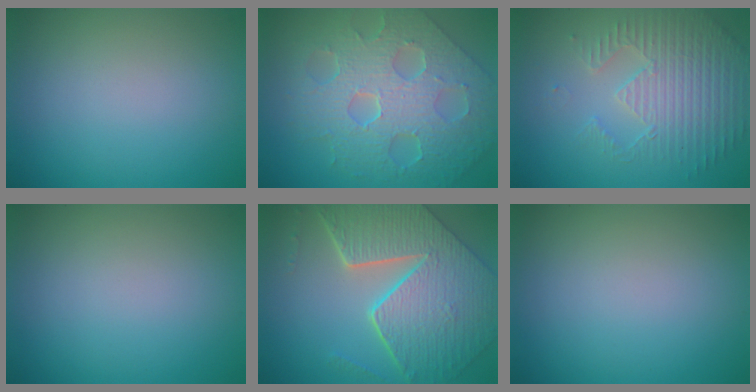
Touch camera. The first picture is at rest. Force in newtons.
{"total": 9.3, "press": 6.5, "slide": 6.6}
{"total": 3.9, "press": 3.8, "slide": 0.8}
{"total": 0.0}
{"total": 9.6, "press": 7.0, "slide": 6.4}
{"total": 0.0}